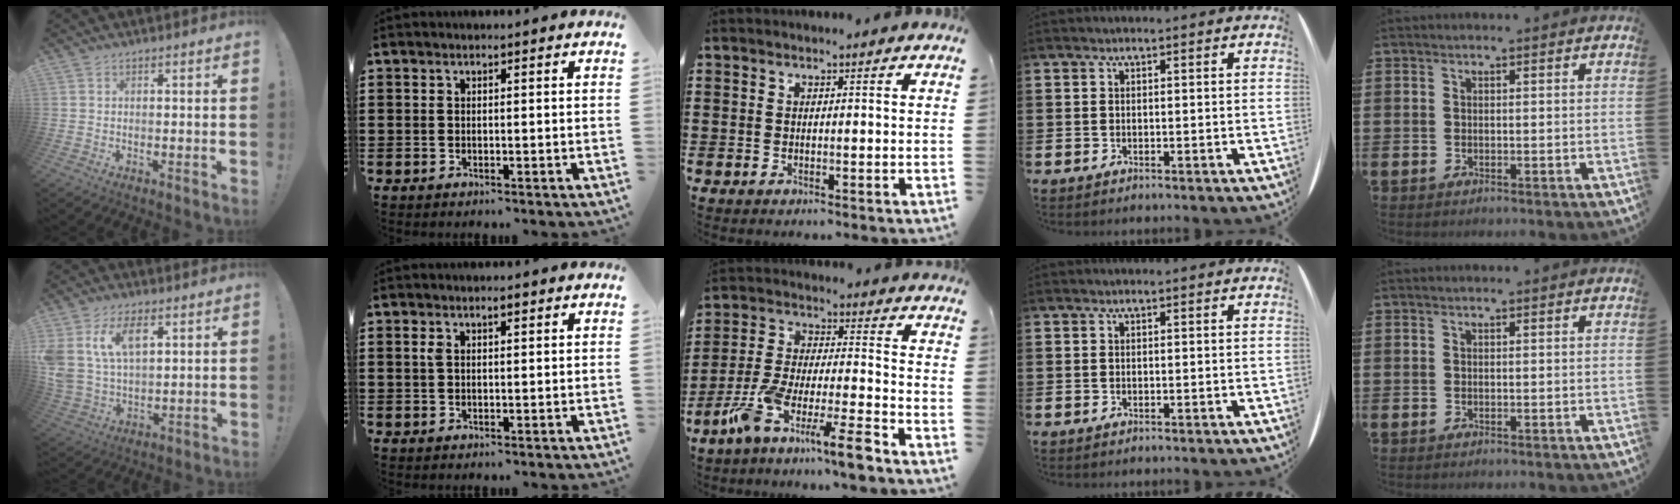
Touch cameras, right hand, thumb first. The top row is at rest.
{"thumb": {"total": 11.9, "force": [5.8, 7.0, 7.7], "torque": [-0.154, -0.015, 0.107]}, "index": {"total": 2.0, "force": [0.8, 0.9, 1.7], "torque": [-0.036, 0.006, 0.012]}, "middle": {"total": 10.3, "force": [-8.2, 0.3, 6.2], "torque": [-0.136, 0.000, -0.166]}}